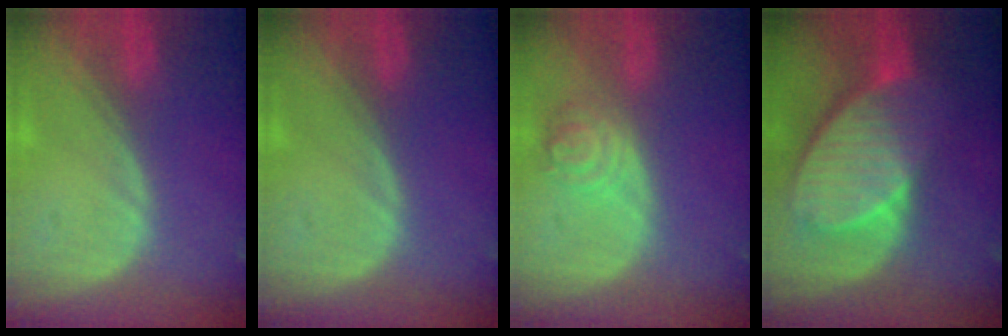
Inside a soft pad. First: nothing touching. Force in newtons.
{"total": 0.0}
{"total": 4.6, "press": 4.2, "slide": 1.8}
{"total": 10.2, "press": 8.8, "slide": 5.0}